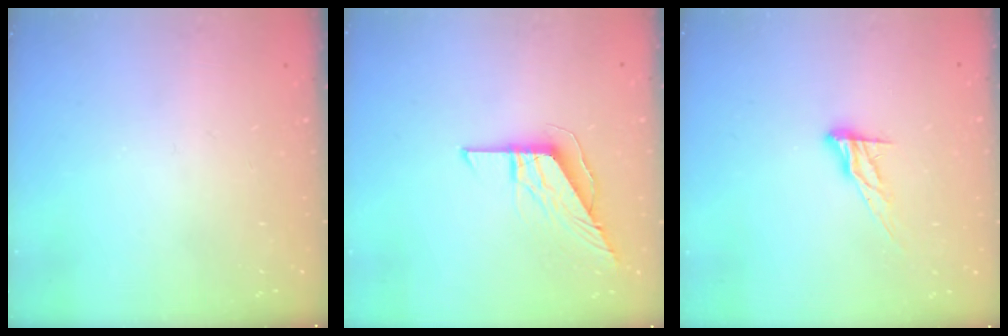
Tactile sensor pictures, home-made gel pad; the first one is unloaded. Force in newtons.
{"total": 9.4, "press": 9.4, "slide": 0.9}
{"total": 8.2, "press": 8.2, "slide": 0.2}